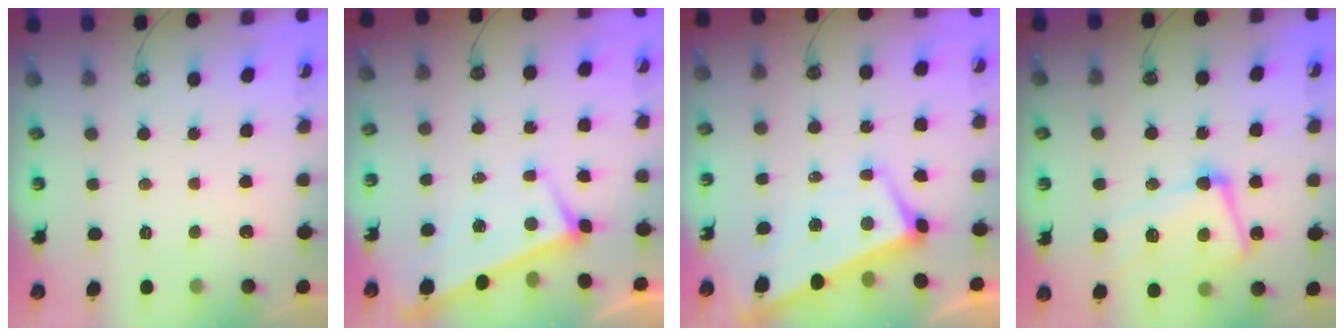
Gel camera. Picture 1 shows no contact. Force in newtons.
{"total": 3.8, "press": 3.8, "slide": 0.2}
{"total": 1.6, "press": 1.2, "slide": 1.0}
{"total": 10.3, "press": 10.1, "slide": 1.8}